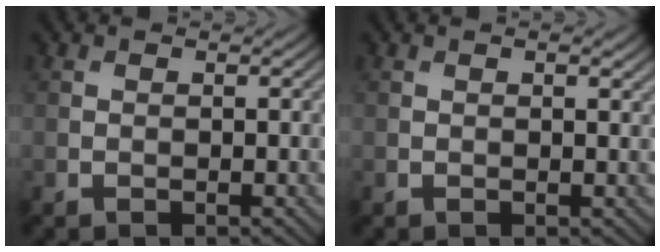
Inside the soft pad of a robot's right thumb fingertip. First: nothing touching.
{"total": 0.8, "force": [0.4, 0.1, 0.7], "torque": [-0.012, 0.000, 0.004]}